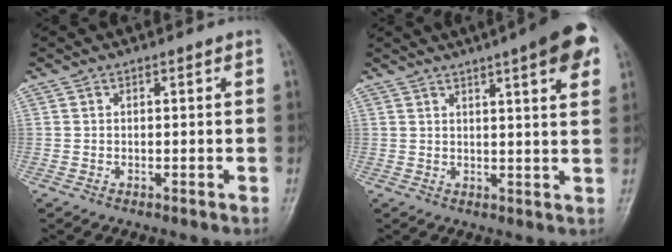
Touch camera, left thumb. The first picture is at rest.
{"total": 11.0, "force": [5.9, 2.0, 9.0], "torque": [-0.104, -0.007, 0.070]}